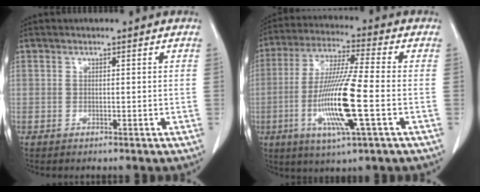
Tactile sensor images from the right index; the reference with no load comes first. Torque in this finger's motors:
{"motor_torque": [2.02, -0.12, 0.81, 0.21]}